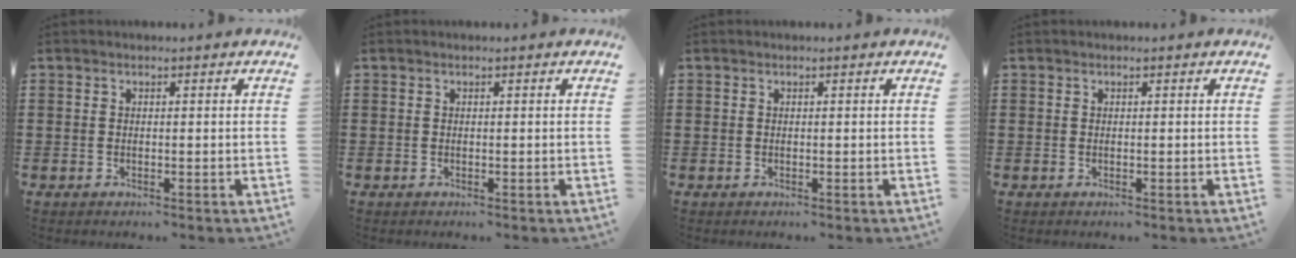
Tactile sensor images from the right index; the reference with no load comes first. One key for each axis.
{"total": 0.0}
{"total": 0.0}
{"total": 0.0}